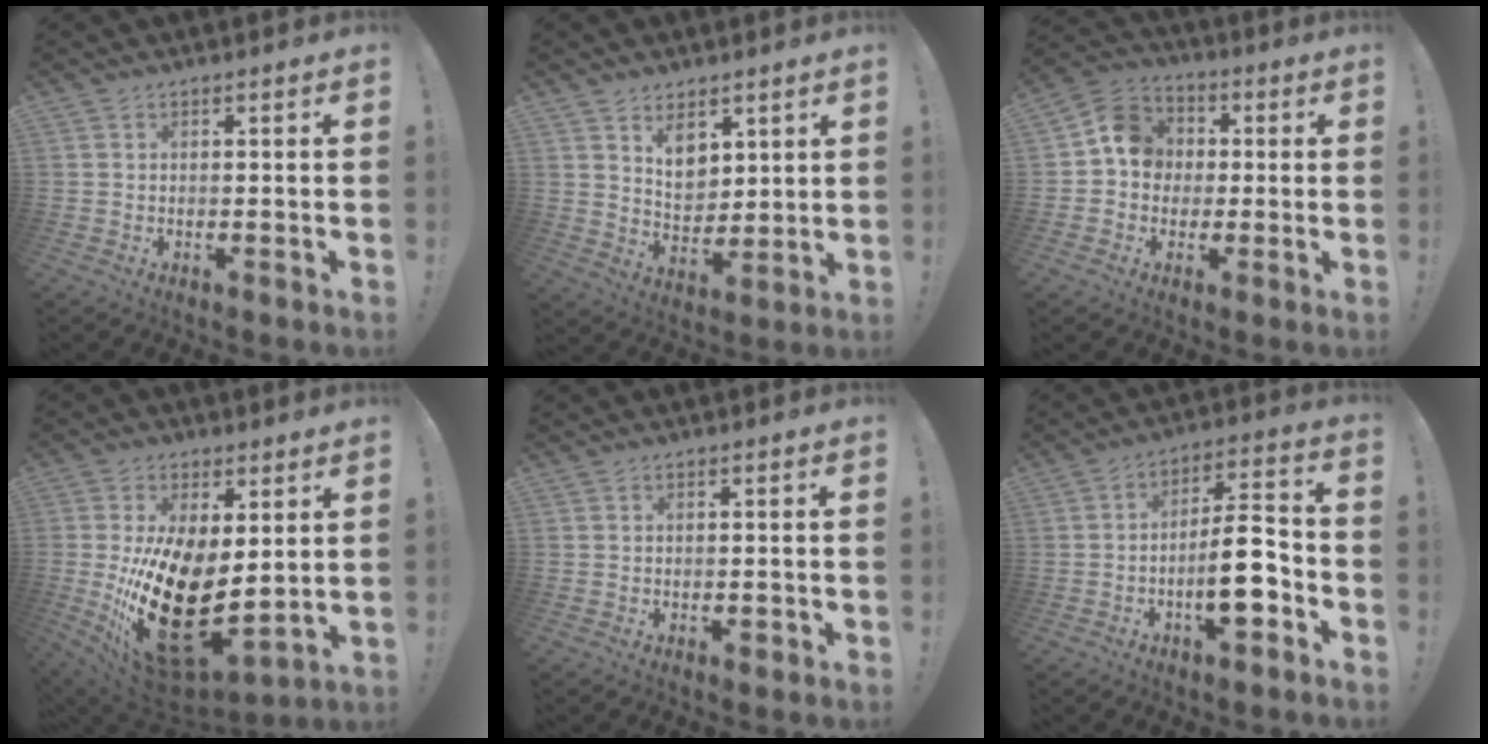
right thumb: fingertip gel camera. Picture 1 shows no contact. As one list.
[{"total": 8.6, "force": [4.9, 6.1, 3.7], "torque": [-0.057, -0.032, 0.096]}, {"total": 11.0, "force": [0.6, 9.8, 5.0], "torque": [-0.061, 0.020, 0.018]}, {"total": 24.8, "force": [-2.1, 14.0, 20.4], "torque": [-0.386, -0.009, -0.009]}, {"total": 0.8, "force": [-0.4, 0.5, 0.5], "torque": [-0.006, 0.000, -0.006]}, {"total": 13.5, "force": [-4.7, 5.0, 11.7], "torque": [-0.191, 0.024, -0.078]}]